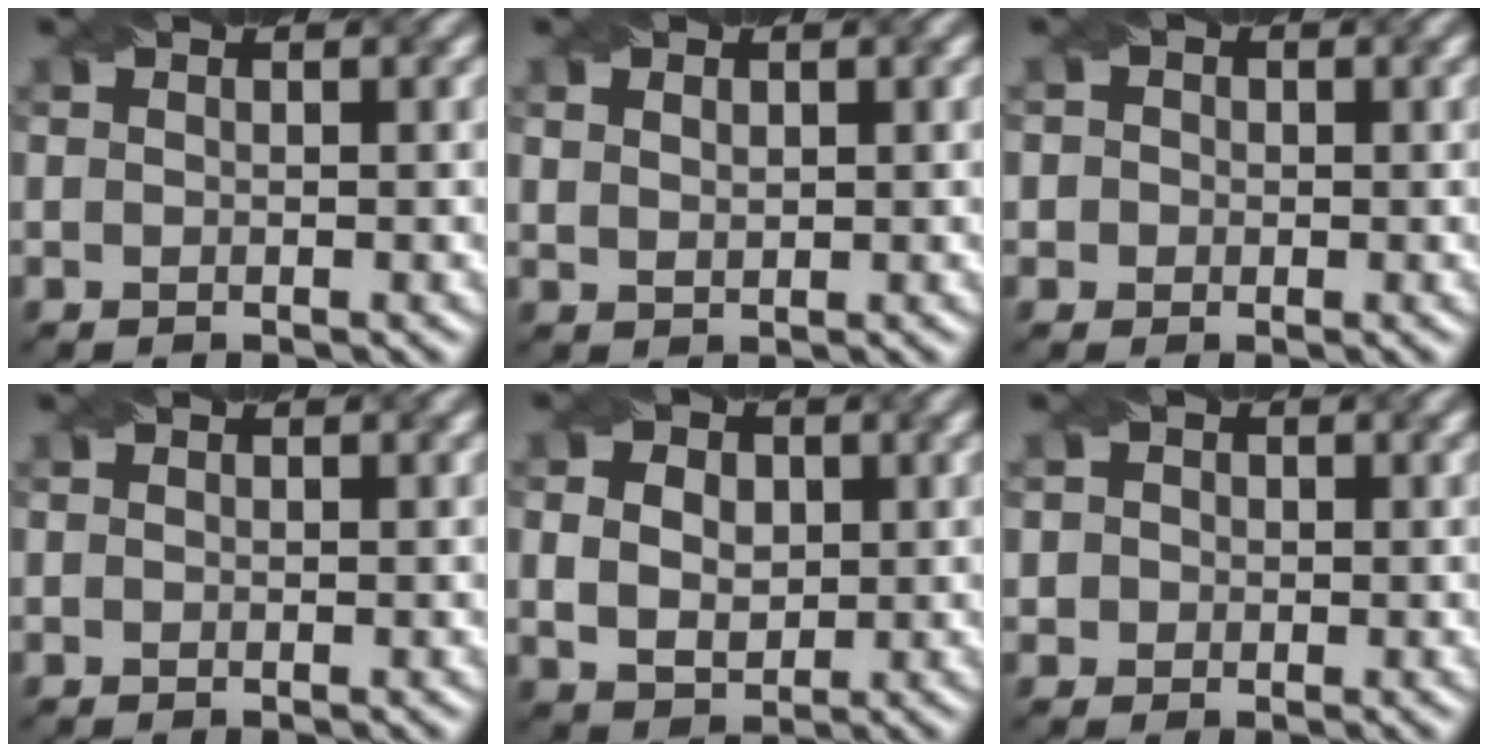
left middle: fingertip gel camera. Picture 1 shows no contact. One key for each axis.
{"total": 1.2, "fx": 0.7, "fy": 0.7, "fz": 0.7, "tx": -0.015, "ty": 0.001, "tz": 0.019}
{"total": 2.4, "fx": 0.7, "fy": 2.2, "fz": 0.8, "tx": 0.005, "ty": 0.017, "tz": -0.001}
{"total": 0.0}
{"total": 5.2, "fx": 1.2, "fy": 3.9, "fz": 3.2, "tx": -0.064, "ty": 0.014, "tz": 0.013}
{"total": 2.4, "fx": 0.7, "fy": 2.1, "fz": 0.8, "tx": 0.000, "ty": 0.014, "tz": 0.006}